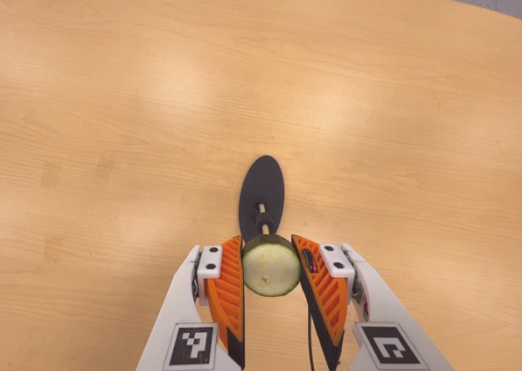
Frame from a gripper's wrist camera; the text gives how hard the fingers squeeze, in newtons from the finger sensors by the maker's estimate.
{"total": 9.6, "left": 9.2, "right": 10.1}